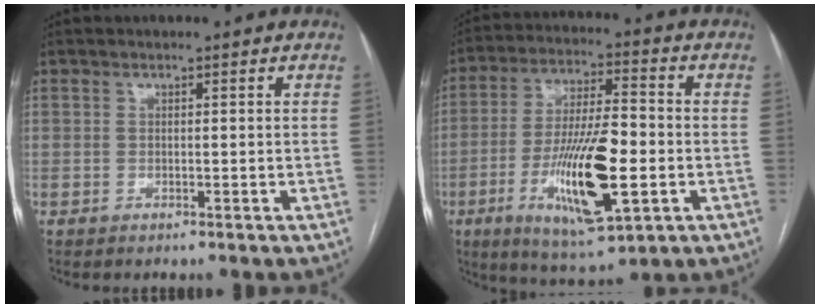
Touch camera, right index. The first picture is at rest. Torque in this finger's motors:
{"motor_torque": [1.96, -0.04, 0.50, 0.20]}